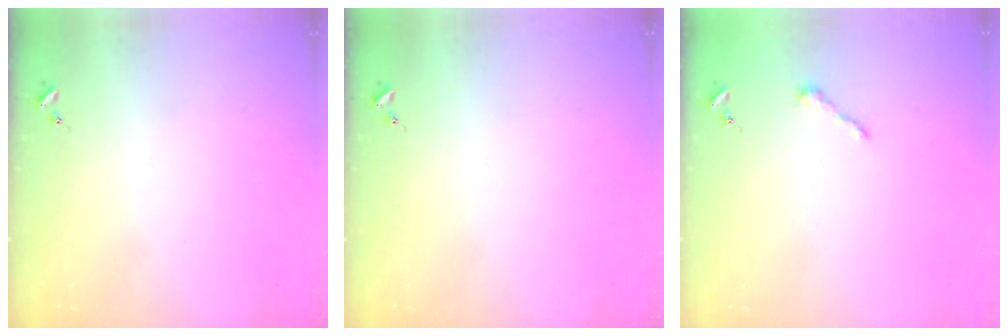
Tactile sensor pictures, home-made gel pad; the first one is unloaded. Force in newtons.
{"total": 0.0}
{"total": 4.3, "press": 4.3, "slide": 0.5}